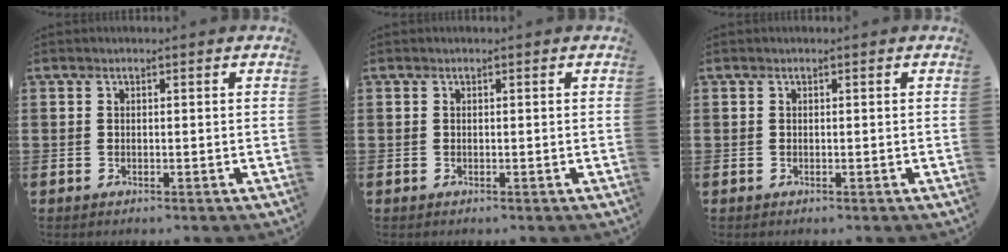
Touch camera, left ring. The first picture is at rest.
{"total": 0.0}
{"total": 0.0}